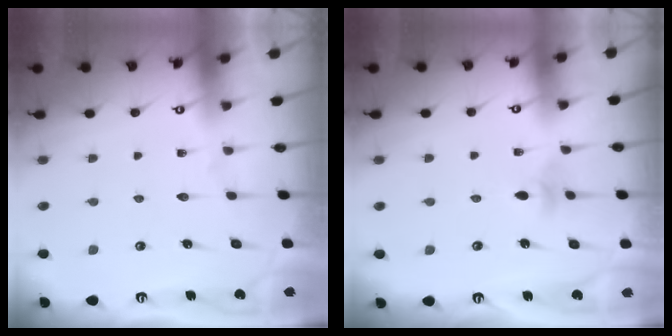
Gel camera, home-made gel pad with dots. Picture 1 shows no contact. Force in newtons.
{"total": 3.8, "press": 3.7, "slide": 0.8}